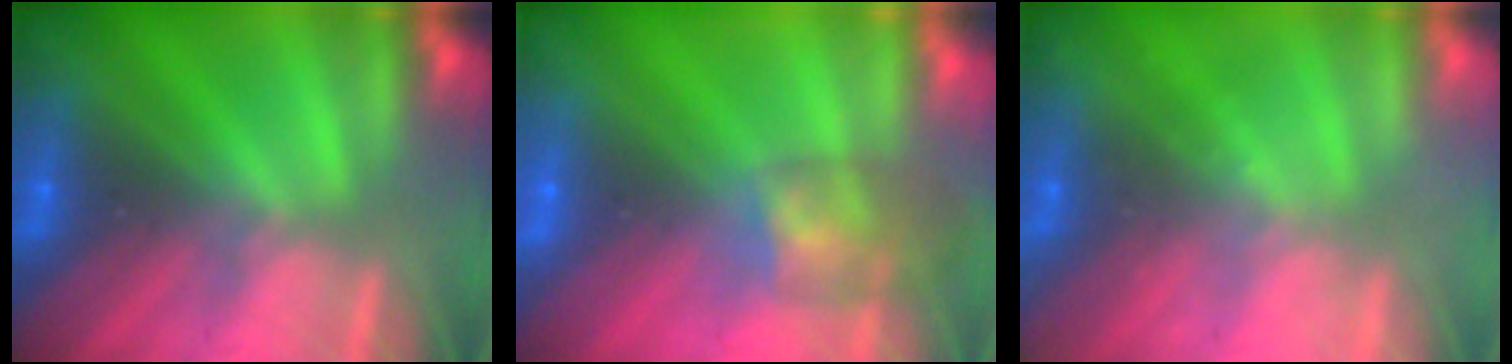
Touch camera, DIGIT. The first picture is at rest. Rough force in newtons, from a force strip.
{"total": 7.2}
{"total": 2.4}